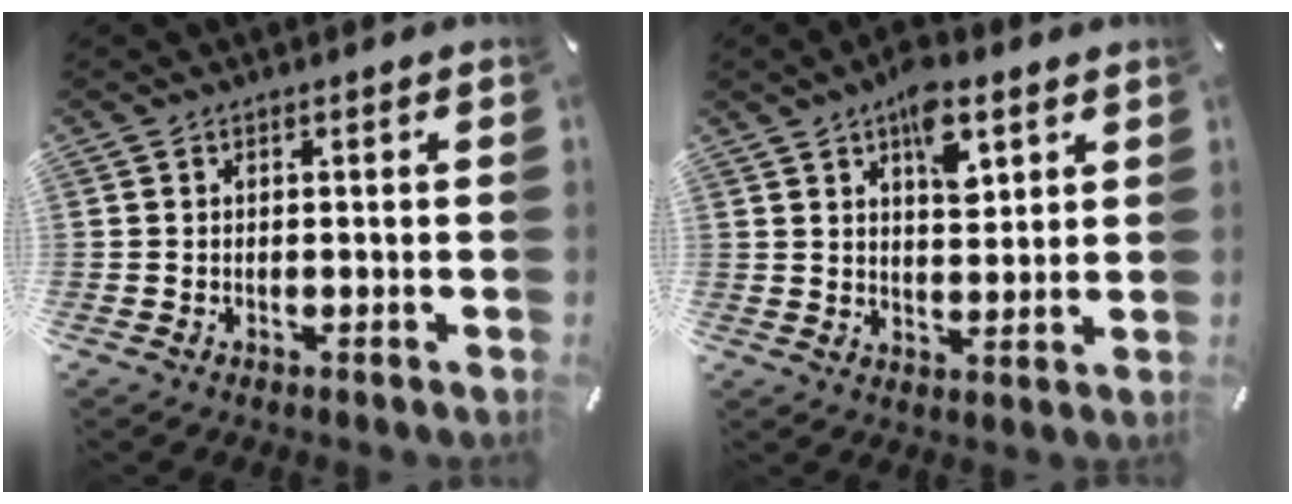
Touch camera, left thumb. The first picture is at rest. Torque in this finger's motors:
{"motor_torque": [1.65, 1.81, 0.98, -1.03, 0.25]}